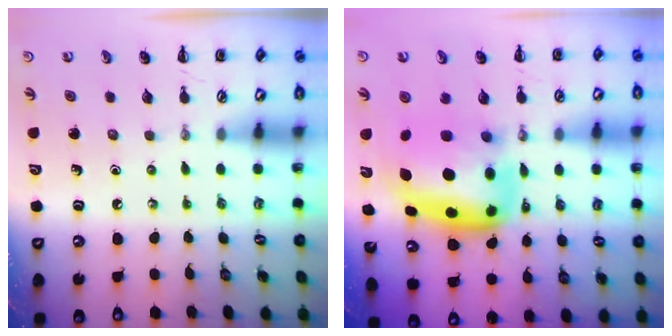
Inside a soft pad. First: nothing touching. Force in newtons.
{"total": 13.7, "press": 13.3, "slide": 3.3}